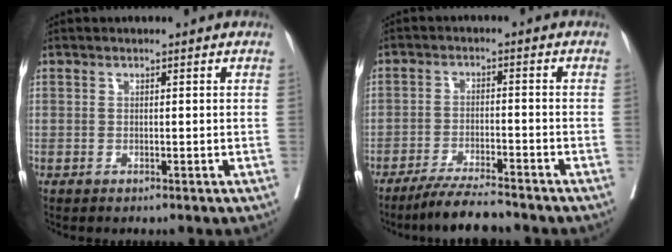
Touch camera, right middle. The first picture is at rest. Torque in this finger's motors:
{"motor_torque": [0.13, -0.13, 0.12, 0.04]}